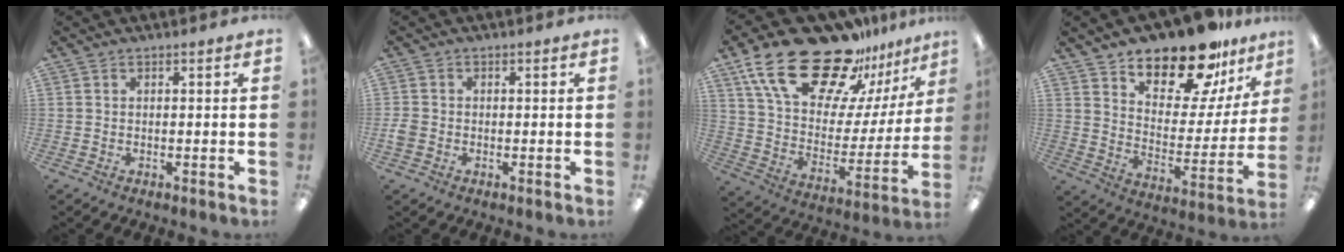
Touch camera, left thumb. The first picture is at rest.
{"total": 2.5, "force": [-0.7, 2.2, 1.1], "torque": [-0.016, 0.008, -0.014]}
{"total": 26.7, "force": [18.8, 12.4, 14.3], "torque": [-0.232, -0.115, 0.334]}
{"total": 17.8, "force": [15.1, 6.1, 7.2], "torque": [-0.127, -0.114, 0.263]}